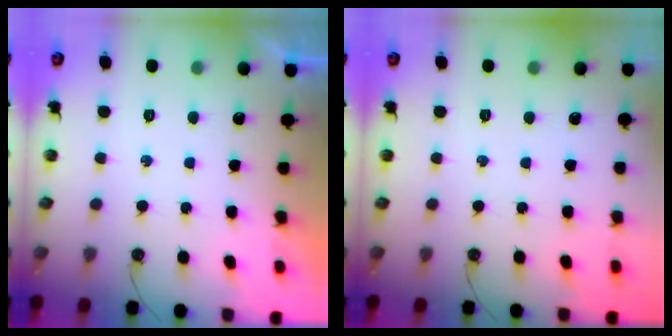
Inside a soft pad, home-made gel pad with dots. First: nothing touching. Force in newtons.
{"total": 0.0}